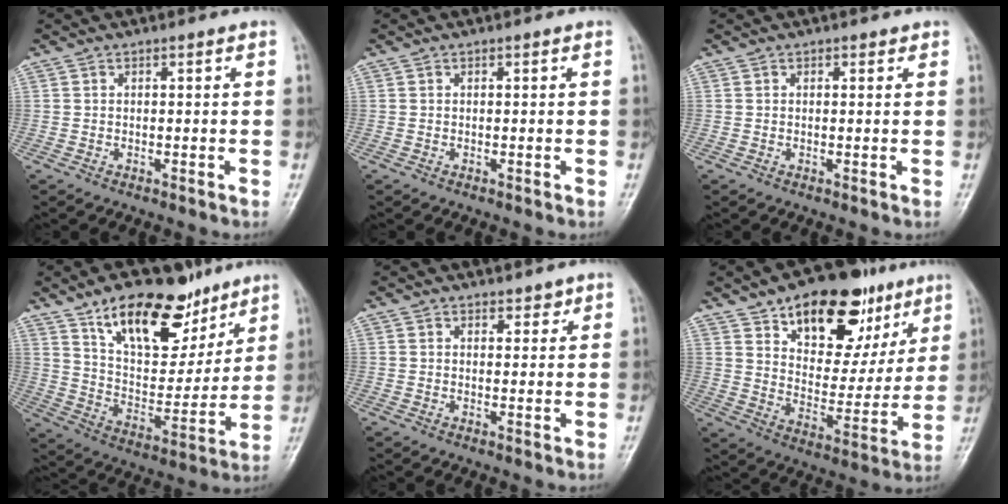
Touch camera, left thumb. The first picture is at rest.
{"total": 0.0}
{"total": 0.8, "force": [0.6, 0.4, 0.2], "torque": [0.002, -0.004, 0.005]}
{"total": 21.3, "force": [13.4, 10.3, 13.0], "torque": [-0.149, -0.066, 0.228]}
{"total": 2.1, "force": [1.7, 1.2, 0.5], "torque": [0.011, -0.011, 0.021]}
{"total": 22.2, "force": [12.5, 12.1, 13.8], "torque": [-0.148, -0.042, 0.197]}